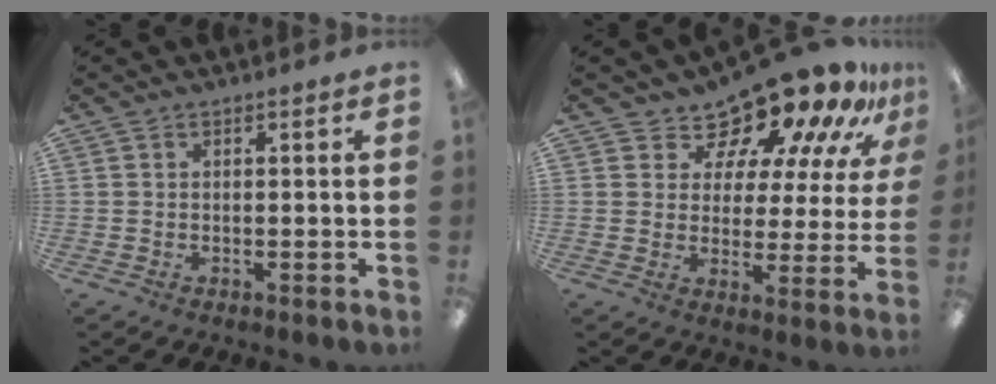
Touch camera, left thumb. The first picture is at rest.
{"total": 14.8, "force": [12.8, 5.0, 5.5], "torque": [-0.092, -0.109, 0.217]}